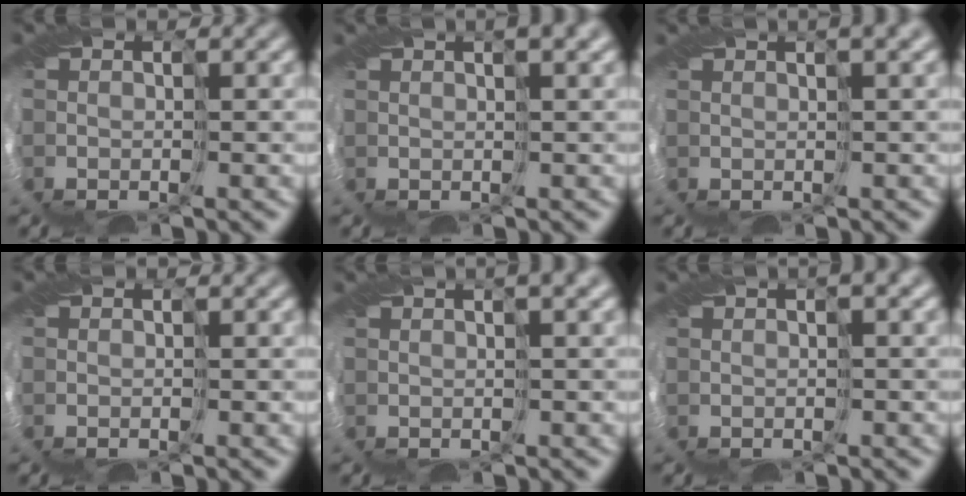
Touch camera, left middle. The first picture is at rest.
{"total": 5.2, "force": [2.9, 1.7, 3.9], "torque": [-0.040, 0.026, 0.016]}
{"total": 5.4, "force": [3.0, 1.6, 4.1], "torque": [-0.040, 0.029, 0.020]}
{"total": 0.0}
{"total": 4.9, "force": [2.7, 1.4, 3.8], "torque": [-0.040, 0.024, 0.019]}
{"total": 2.8, "force": [1.5, 0.6, 2.3], "torque": [-0.035, 0.010, 0.016]}